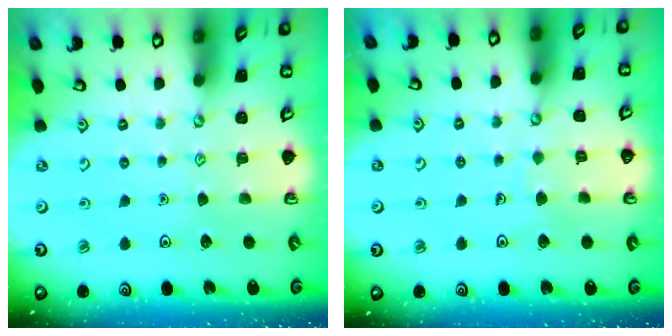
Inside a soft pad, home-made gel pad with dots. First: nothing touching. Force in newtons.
{"total": 3.5, "press": 3.5, "slide": 0.2}